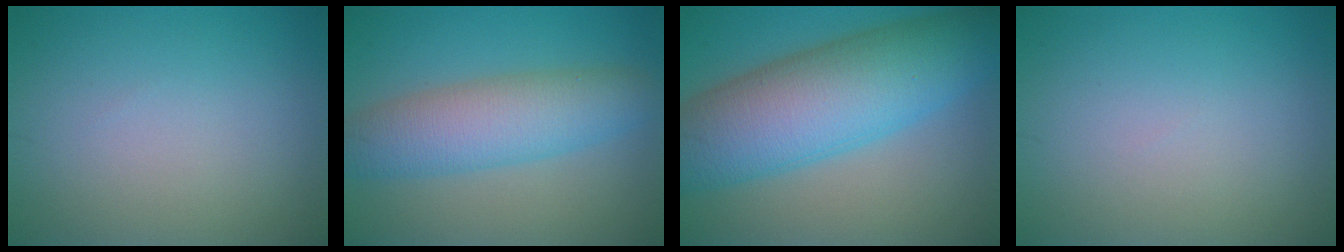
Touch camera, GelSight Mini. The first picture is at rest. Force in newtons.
{"total": 6.4, "press": 6.4, "slide": 0.2}
{"total": 11.7, "press": 11.7, "slide": 0.1}
{"total": 0.0}